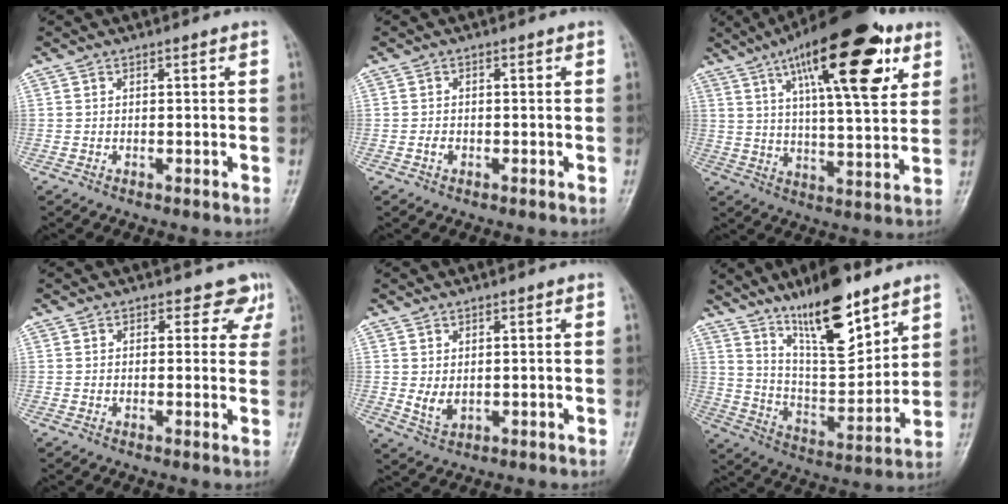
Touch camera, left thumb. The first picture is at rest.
{"total": 1.2, "force": [-0.5, 0.9, 0.7], "torque": [-0.010, 0.002, -0.011]}
{"total": 22.5, "force": [10.7, 7.1, 18.5], "torque": [-0.261, -0.021, 0.164]}
{"total": 3.7, "force": [2.5, 2.7, 0.7], "torque": [0.025, -0.012, 0.013]}
{"total": 3.3, "force": [0.4, 2.1, 2.4], "torque": [-0.039, -0.011, 0.015]}
{"total": 17.1, "force": [11.7, 5.1, 11.3], "torque": [-0.158, -0.074, 0.211]}